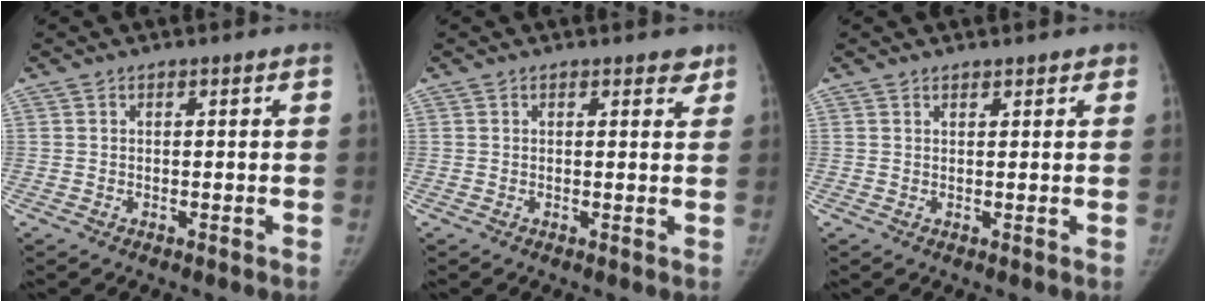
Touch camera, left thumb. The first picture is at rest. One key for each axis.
{"total": 2.1, "fx": 1.6, "fy": 1.1, "fz": 0.8, "tx": 0.012, "ty": -0.007, "tz": 0.013}
{"total": 1.6, "fx": 1.4, "fy": 0.8, "fz": 0.3, "tx": 0.012, "ty": -0.006, "tz": 0.015}